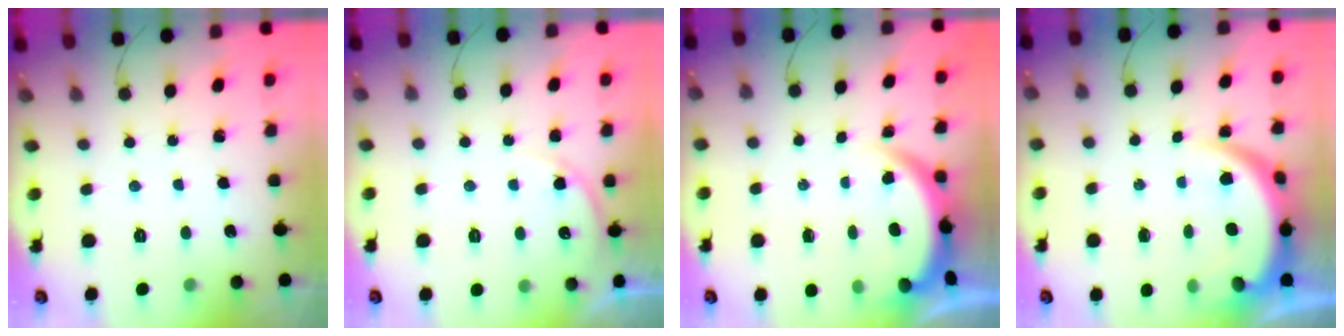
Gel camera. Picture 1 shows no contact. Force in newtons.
{"total": 5.4, "press": 5.3, "slide": 0.6}
{"total": 3.8, "press": 3.8, "slide": 0.1}
{"total": 9.2, "press": 9.2, "slide": 0.8}